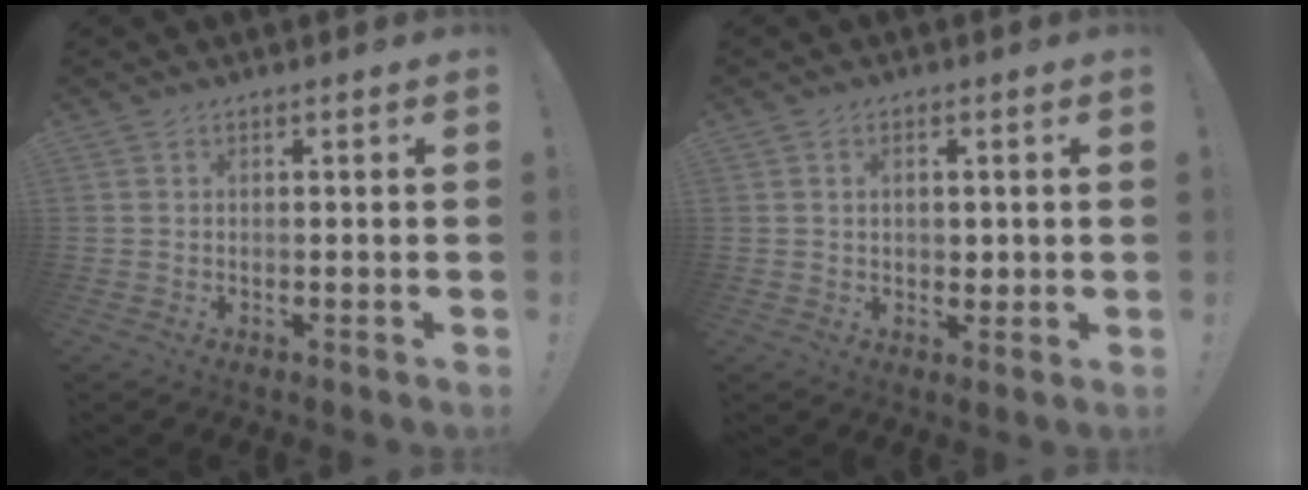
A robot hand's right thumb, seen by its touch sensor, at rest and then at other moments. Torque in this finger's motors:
{"motor_torque": [0.15, -0.01, 0.16, -0.03, -0.01]}